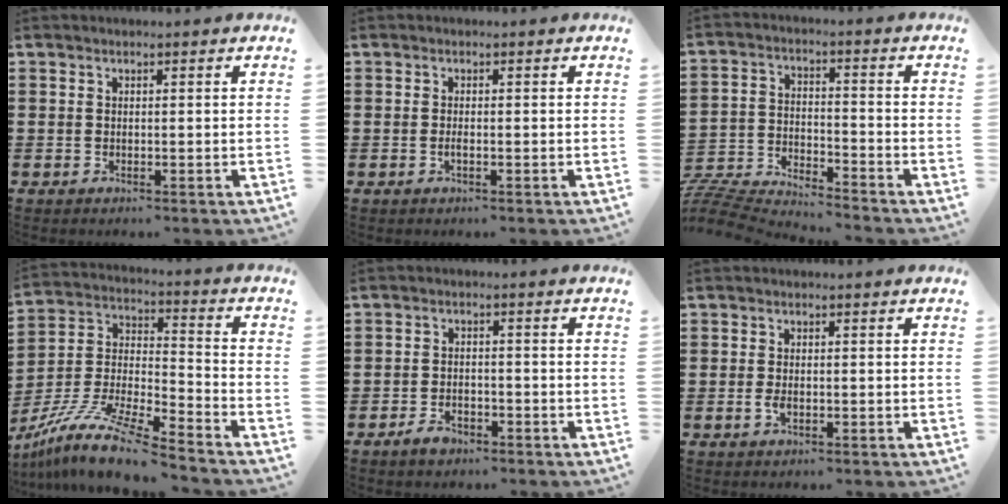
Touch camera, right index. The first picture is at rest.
{"total": 1.0, "force": [-0.4, 0.0, 0.9], "torque": [-0.018, -0.008, -0.004]}
{"total": 6.3, "force": [-6.3, 0.0, 0.5], "torque": [-0.032, -0.005, -0.134]}
{"total": 11.8, "force": [-10.4, 0.6, 5.6], "torque": [-0.118, 0.011, -0.211]}
{"total": 2.3, "force": [-1.8, 1.1, 0.9], "torque": [-0.022, 0.002, -0.037]}
{"total": 1.8, "force": [-0.5, 0.8, 1.5], "torque": [-0.038, -0.005, -0.010]}